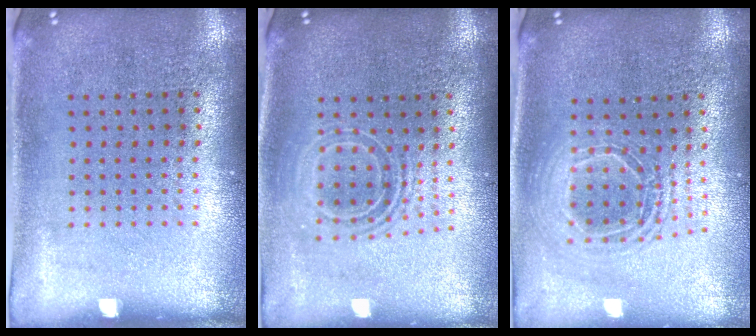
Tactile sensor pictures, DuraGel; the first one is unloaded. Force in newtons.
{"total": 1.8, "press": 1.4, "slide": 1.2}
{"total": 1.8, "press": 1.4, "slide": 1.0}